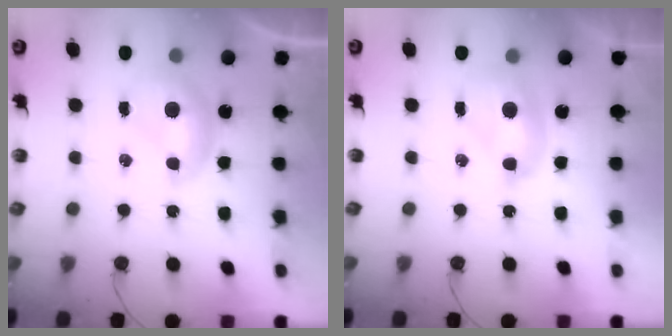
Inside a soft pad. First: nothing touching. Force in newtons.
{"total": 2.5, "press": 2.5, "slide": 0.1}